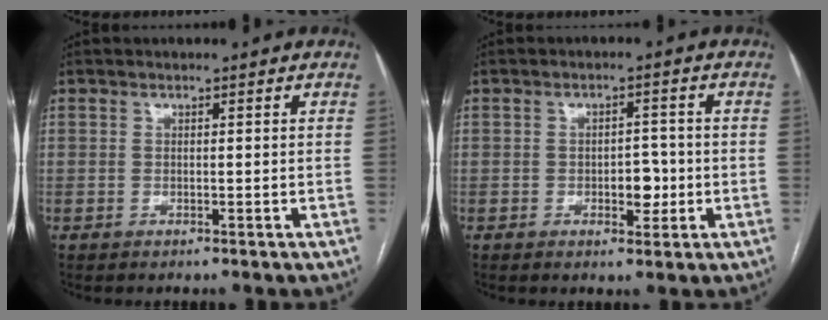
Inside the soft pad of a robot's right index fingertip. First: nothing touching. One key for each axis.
{"total": 3.8, "fx": -0.8, "fy": 2.1, "fz": 3.1, "tx": -0.038, "ty": 0.006, "tz": -0.008}